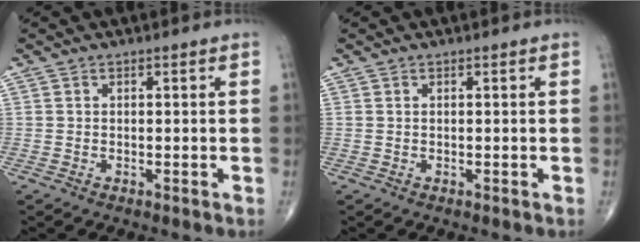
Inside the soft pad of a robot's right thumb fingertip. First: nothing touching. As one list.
[{"total": 0.0}]